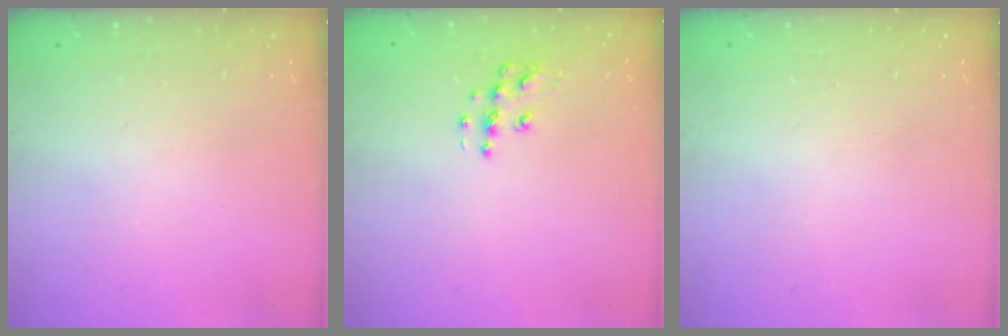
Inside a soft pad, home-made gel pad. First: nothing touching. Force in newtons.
{"total": 6.7, "press": 6.7, "slide": 0.3}
{"total": 0.0}